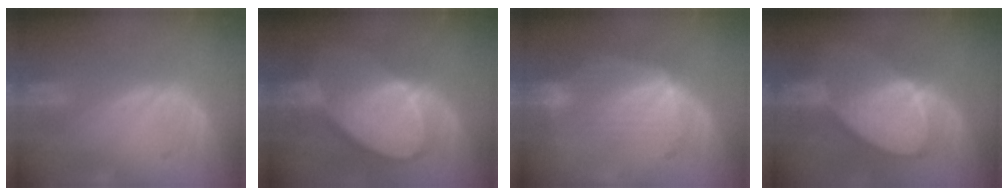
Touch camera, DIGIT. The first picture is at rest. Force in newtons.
{"total": 9.7, "press": 8.6, "slide": 4.6}
{"total": 7.3, "press": 6.9, "slide": 2.6}
{"total": 8.9, "press": 8.0, "slide": 3.8}